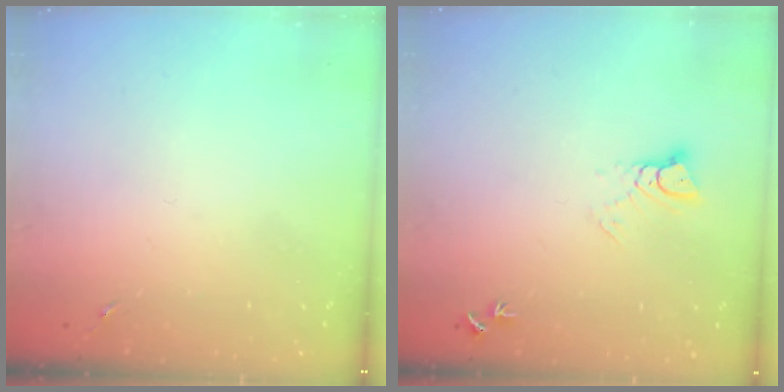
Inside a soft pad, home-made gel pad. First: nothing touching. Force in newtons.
{"total": 4.7, "press": 4.7, "slide": 0.2}